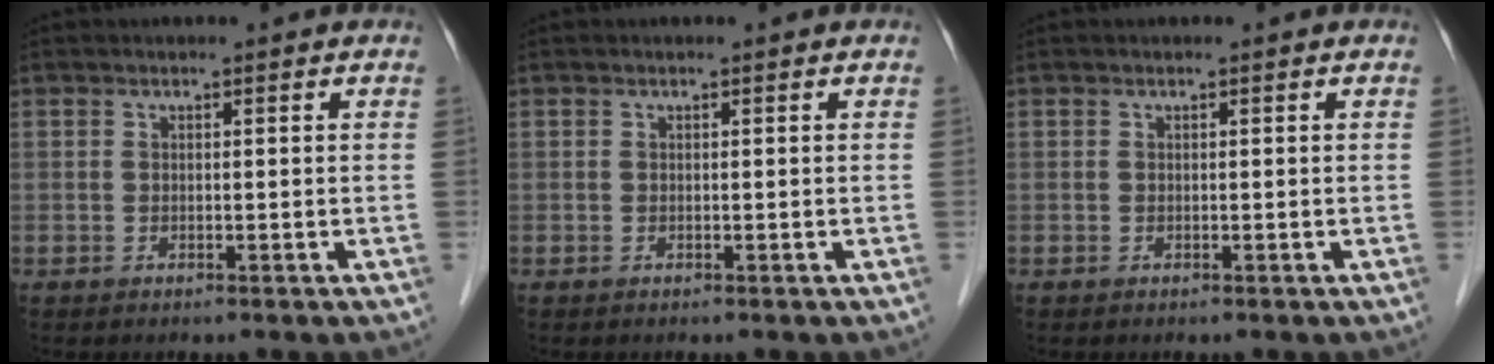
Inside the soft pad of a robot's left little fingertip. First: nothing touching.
{"total": 0.0}
{"total": 0.0}